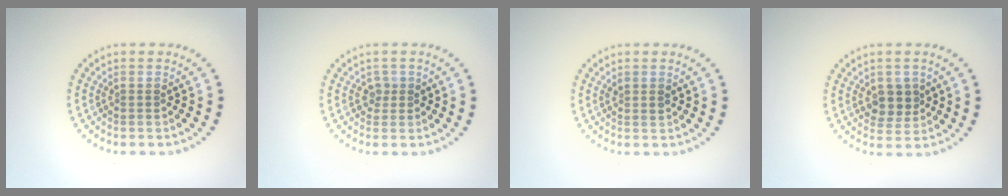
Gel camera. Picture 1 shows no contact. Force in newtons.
{"total": 1.0, "press": 0.8, "slide": 0.6}
{"total": 0.8, "press": 0.7, "slide": 0.3}
{"total": 2.5, "press": 2.3, "slide": 1.0}